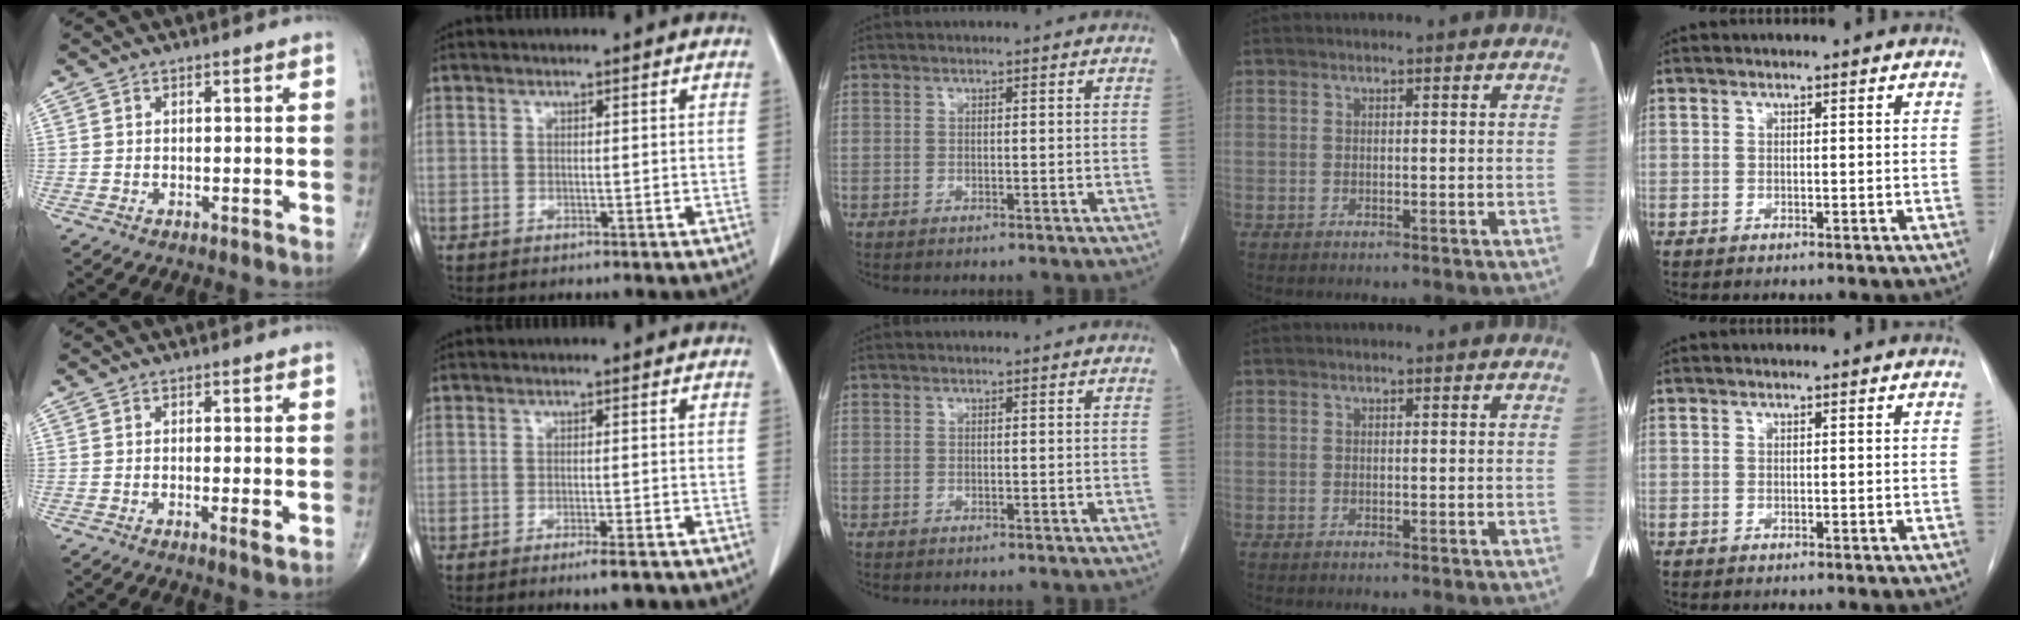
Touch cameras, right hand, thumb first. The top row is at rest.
{"thumb": {"total": 2.1, "force": [-0.4, 0.3, 2.1], "torque": [-0.038, -0.007, -0.009]}, "index": {"total": 3.1, "force": [-2.2, 0.2, 2.2], "torque": [-0.029, -0.004, -0.030]}}